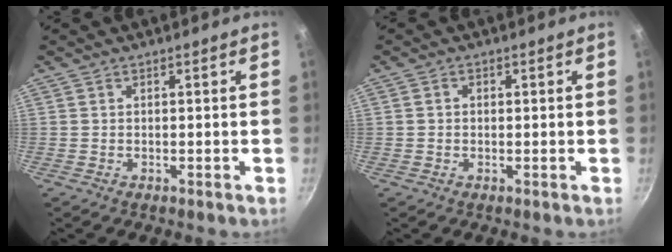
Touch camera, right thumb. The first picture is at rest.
{"total": 1.1, "force": [0.0, 1.0, 0.5], "torque": [-0.007, 0.005, -0.001]}